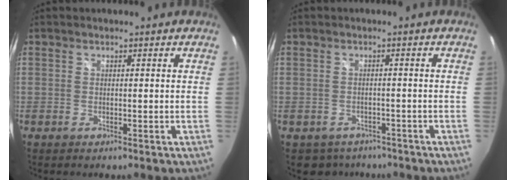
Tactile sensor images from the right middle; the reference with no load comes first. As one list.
[{"total": 4.1, "force": [-3.1, 2.7, 0.6], "torque": [-0.016, 0.001, -0.039]}]